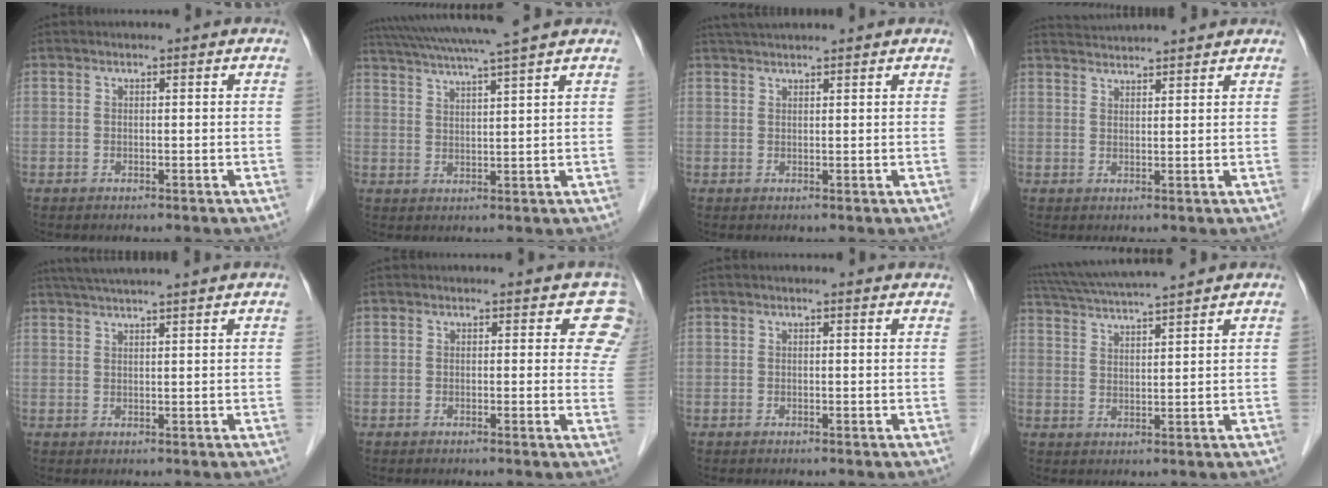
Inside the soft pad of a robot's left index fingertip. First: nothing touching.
{"total": 11.1, "force": [9.4, -1.5, 5.7], "torque": [-0.104, 0.018, 0.144]}
{"total": 4.2, "force": [3.8, 0.0, 1.7], "torque": [-0.025, 0.033, 0.070]}
{"total": 7.3, "force": [7.0, 0.2, 2.0], "torque": [-0.036, 0.032, 0.106]}
{"total": 7.9, "force": [6.9, -0.9, 3.9], "torque": [-0.064, 0.031, 0.101]}
{"total": 4.5, "force": [3.3, 2.8, 1.2], "torque": [0.017, -0.015, 0.005]}
{"total": 1.9, "force": [1.8, 0.4, 0.5], "torque": [-0.009, 0.006, 0.013]}
{"total": 11.4, "force": [10.3, -0.4, 4.8], "torque": [-0.094, 0.028, 0.167]}